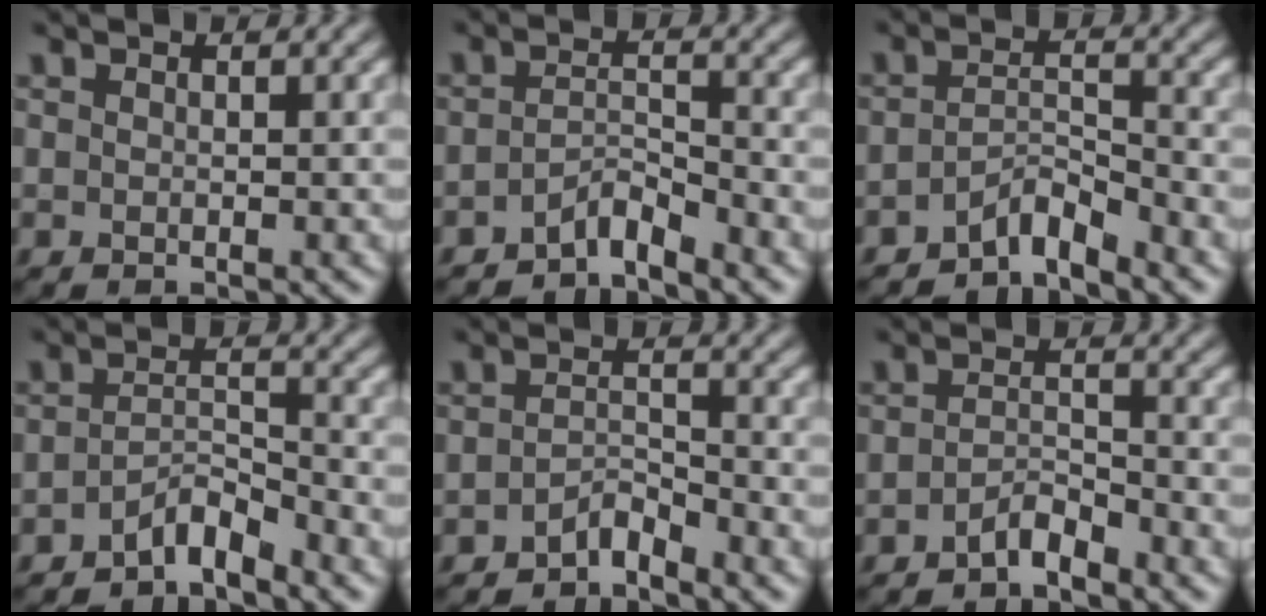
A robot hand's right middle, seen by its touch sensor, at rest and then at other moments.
{"total": 2.4, "force": [-2.1, 0.4, 1.1], "torque": [-0.020, 0.010, -0.043]}
{"total": 2.8, "force": [-2.5, 0.5, 1.3], "torque": [-0.021, 0.011, -0.050]}
{"total": 2.7, "force": [-2.3, 0.6, 1.4], "torque": [-0.025, 0.011, -0.046]}
{"total": 2.0, "force": [-1.7, 0.4, 0.8], "torque": [-0.018, 0.010, -0.036]}
{"total": 2.0, "force": [-1.7, 0.5, 1.0], "torque": [-0.021, 0.009, -0.034]}